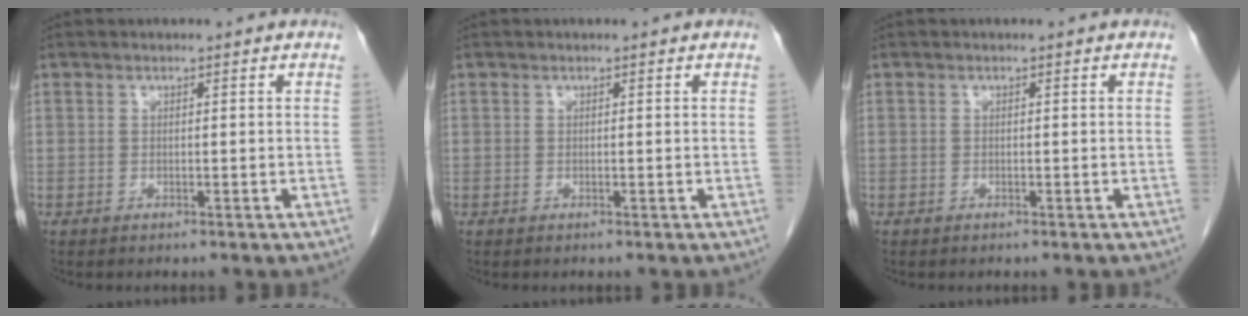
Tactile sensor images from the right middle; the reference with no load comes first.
{"total": 0.0}
{"total": 0.0}